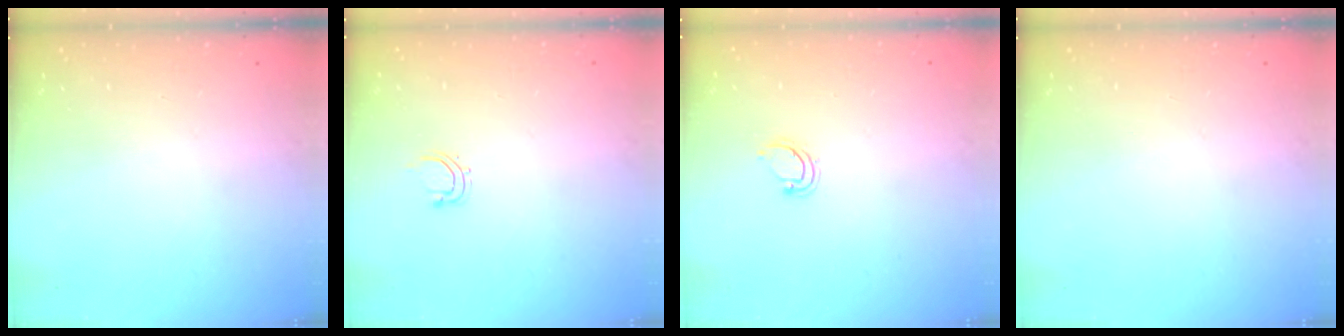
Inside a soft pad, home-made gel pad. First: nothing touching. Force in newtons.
{"total": 2.8, "press": 2.7, "slide": 0.5}
{"total": 3.9, "press": 3.9, "slide": 0.3}
{"total": 0.0}